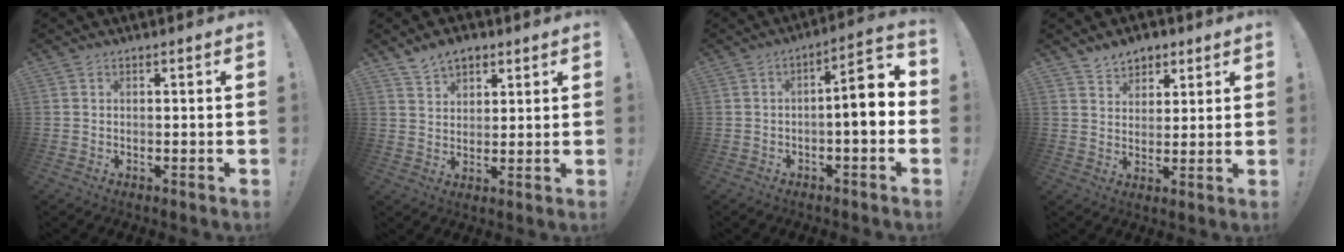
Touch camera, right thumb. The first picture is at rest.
{"total": 6.8, "force": [5.0, 4.1, 2.3], "torque": [-0.044, -0.019, 0.096]}
{"total": 9.1, "force": [-0.7, 2.0, 8.8], "torque": [-0.130, -0.002, -0.017]}
{"total": 6.3, "force": [4.6, 4.3, 0.9], "torque": [-0.014, -0.027, 0.088]}